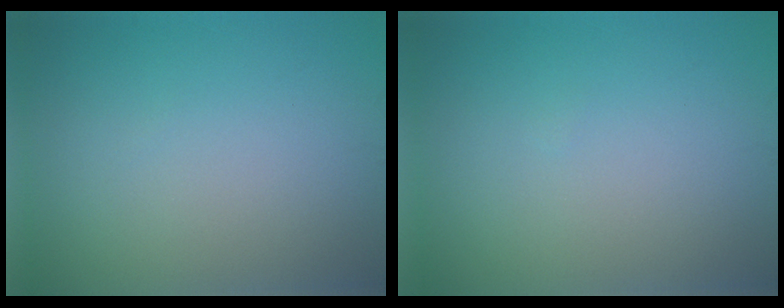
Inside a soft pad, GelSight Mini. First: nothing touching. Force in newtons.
{"total": 0.0}